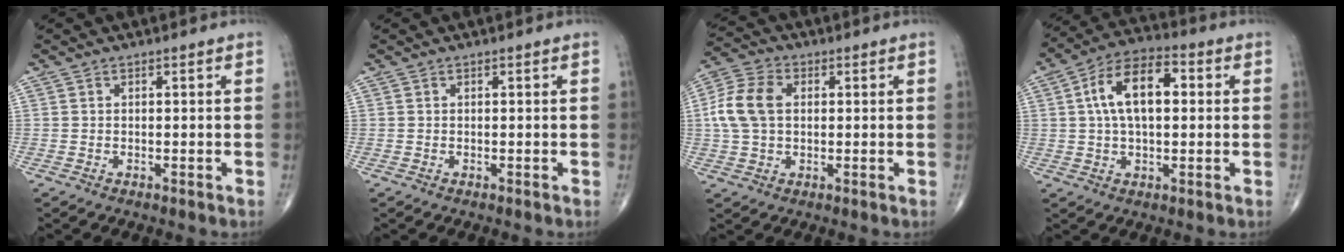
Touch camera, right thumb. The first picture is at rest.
{"total": 0.0}
{"total": 9.5, "force": [1.1, 6.6, 6.8], "torque": [-0.142, 0.018, 0.017]}
{"total": 12.6, "force": [2.1, 6.7, 10.5], "torque": [-0.180, 0.025, 0.029]}